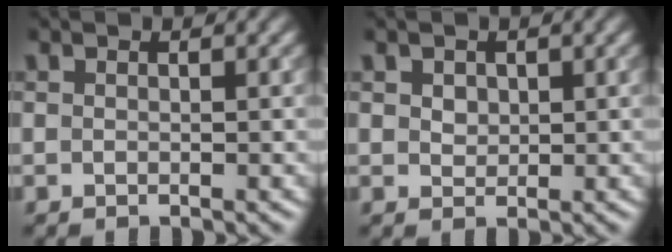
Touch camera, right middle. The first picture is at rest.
{"total": 1.5, "force": [0.7, 1.2, 0.7], "torque": [-0.010, 0.008, 0.008]}